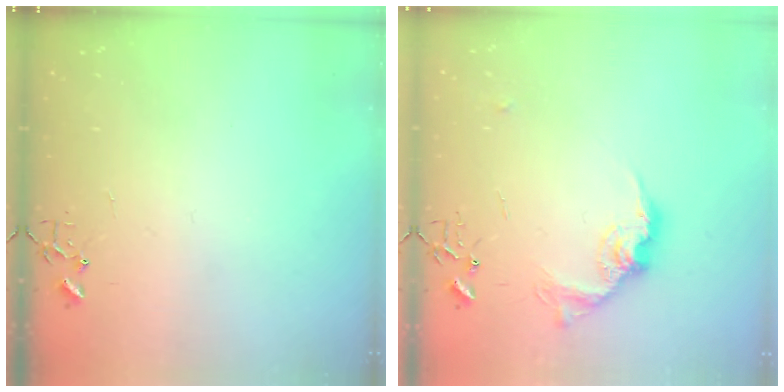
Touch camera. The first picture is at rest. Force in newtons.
{"total": 13.4, "press": 13.3, "slide": 0.8}